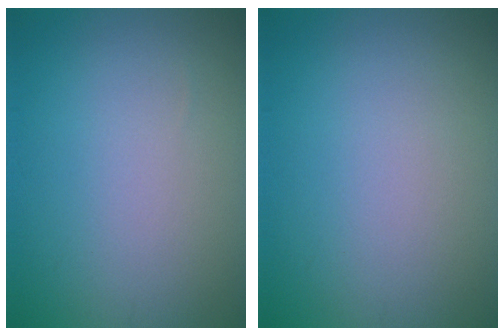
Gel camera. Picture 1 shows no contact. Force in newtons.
{"total": 0.0}